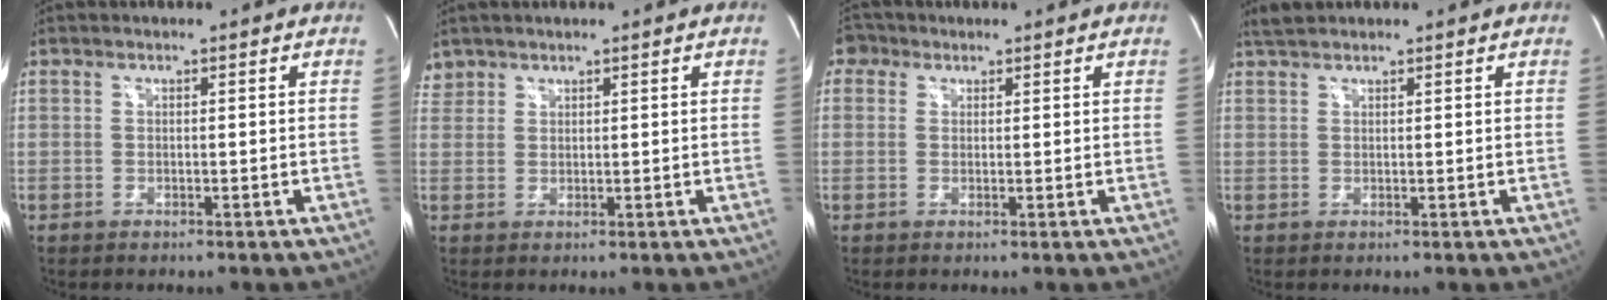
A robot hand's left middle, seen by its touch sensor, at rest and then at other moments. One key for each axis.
{"total": 2.0, "fx": 1.7, "fy": 1.1, "fz": -0.3, "tx": 0.006, "ty": 0.011, "tz": 0.032}
{"total": 2.7, "fx": 1.4, "fy": 2.2, "fz": 0.6, "tx": -0.012, "ty": 0.012, "tz": 0.019}
{"total": 1.8, "fx": 1.8, "fy": 0.2, "fz": 0.5, "tx": -0.017, "ty": 0.012, "tz": 0.036}